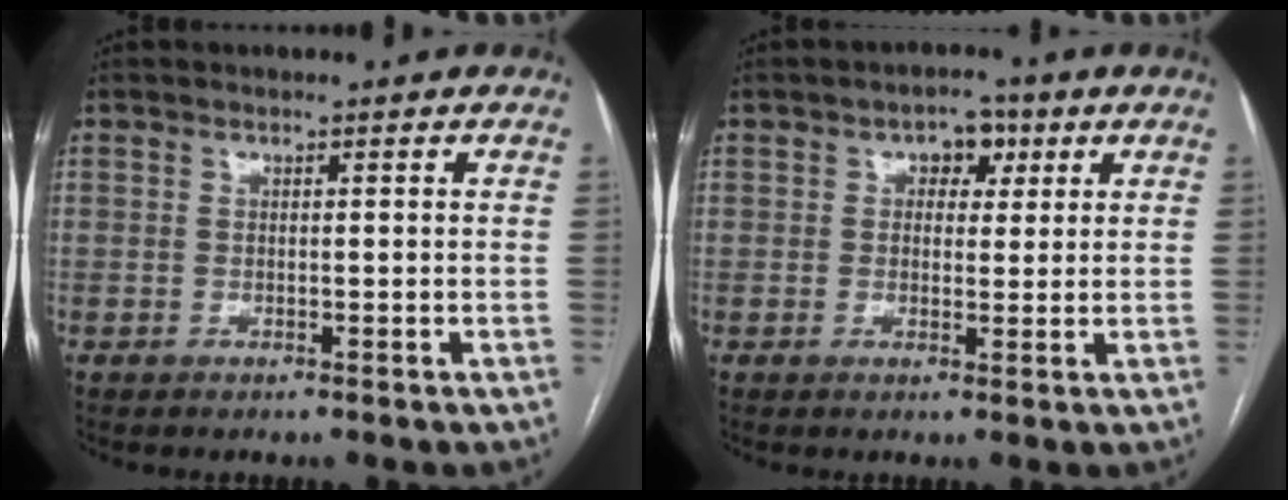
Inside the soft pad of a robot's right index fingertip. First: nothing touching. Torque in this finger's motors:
{"motor_torque": [0.03, 0.01, 0.00, 0.02]}